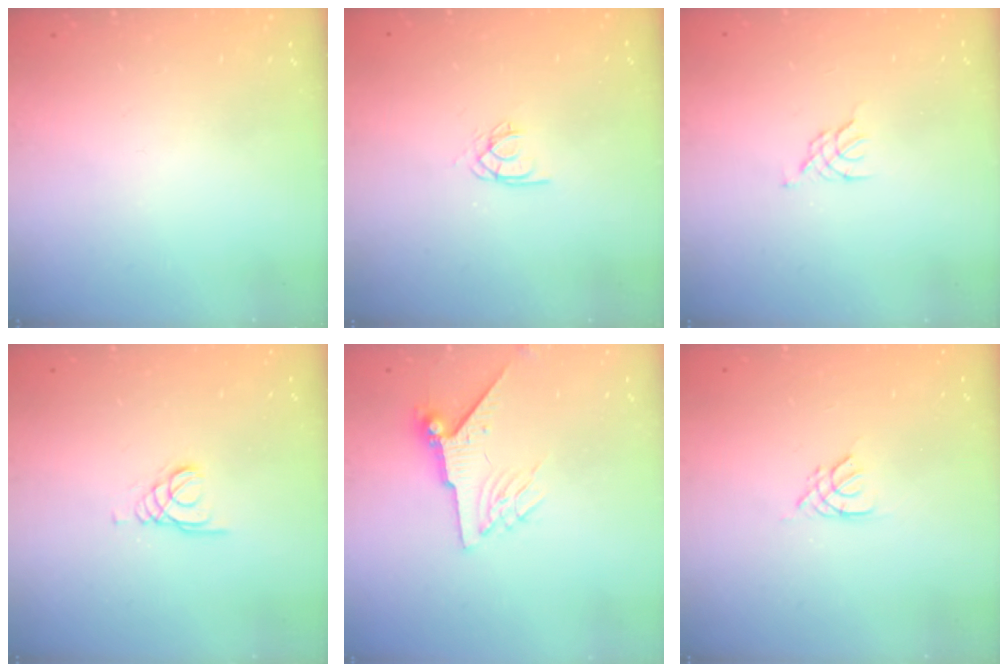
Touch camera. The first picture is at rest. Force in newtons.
{"total": 2.5, "press": 2.5, "slide": 0.1}
{"total": 0.8, "press": 0.7, "slide": 0.3}
{"total": 1.3, "press": 1.3, "slide": 0.1}
{"total": 9.1, "press": 9.1, "slide": 1.0}
{"total": 2.8, "press": 2.7, "slide": 0.5}